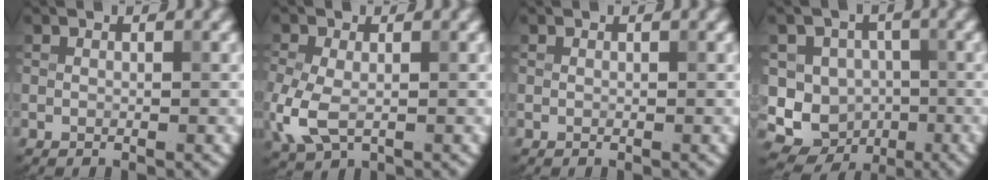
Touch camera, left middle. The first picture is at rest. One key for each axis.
{"total": 4.3, "fx": -0.9, "fy": 2.8, "fz": 3.2, "tx": -0.086, "ty": -0.011, "tz": -0.017}
{"total": 0.0}
{"total": 7.9, "fx": -1.8, "fy": 7.3, "fz": 2.4, "tx": -0.029, "ty": 0.012, "tz": -0.051}